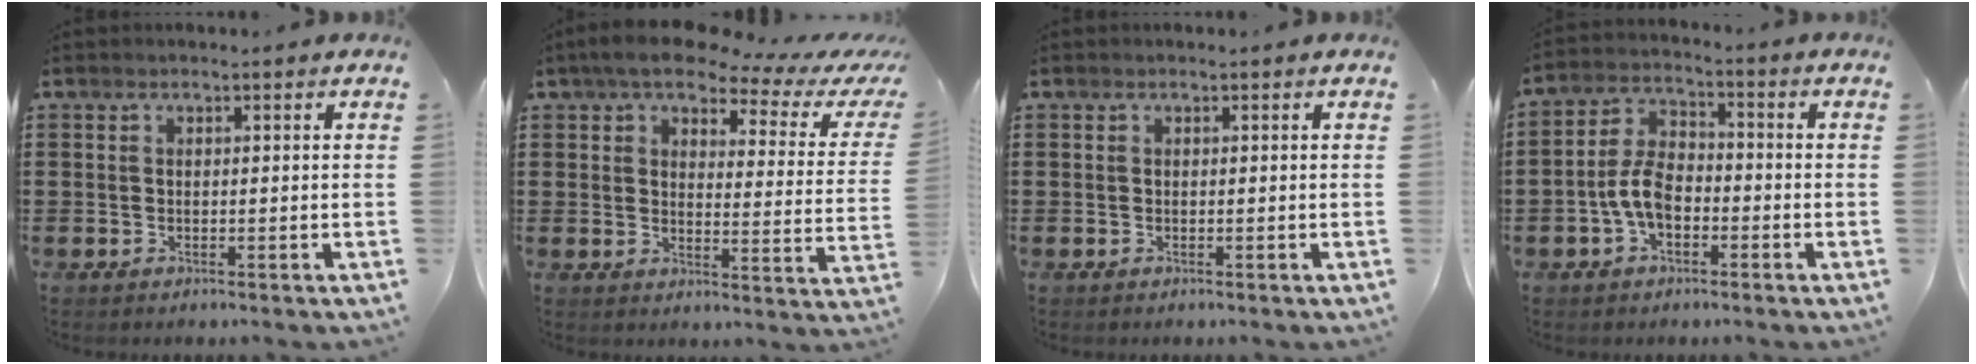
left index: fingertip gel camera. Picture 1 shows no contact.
{"total": 6.1, "force": [4.8, 1.8, 3.3], "torque": [-0.076, -0.021, 0.077]}
{"total": 0.0}
{"total": 6.3, "force": [-2.2, 3.4, 4.9], "torque": [-0.118, 0.001, -0.049]}